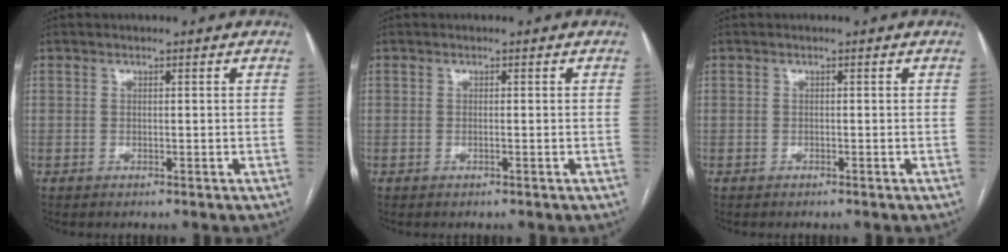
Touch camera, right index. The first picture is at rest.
{"total": 0.0}
{"total": 0.0}